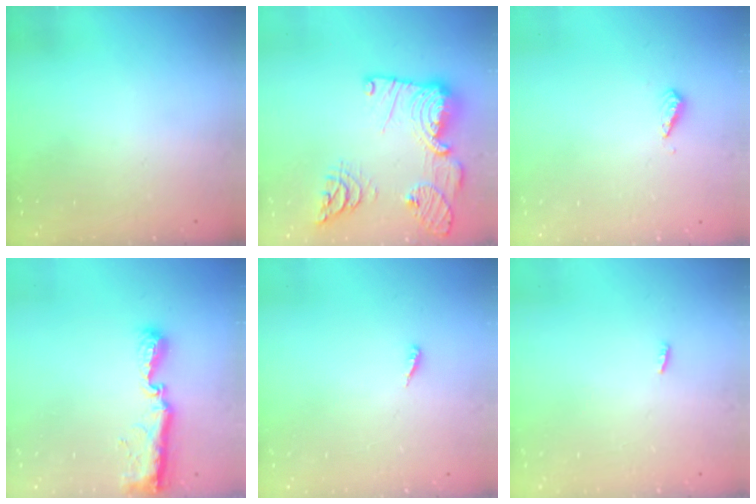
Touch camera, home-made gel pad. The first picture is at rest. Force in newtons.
{"total": 22.8, "press": 22.7, "slide": 2.3}
{"total": 2.8, "press": 2.8, "slide": 0.7}
{"total": 8.6, "press": 8.6, "slide": 0.5}
{"total": 3.0, "press": 3.0, "slide": 0.2}
{"total": 2.3, "press": 2.1, "slide": 0.8}